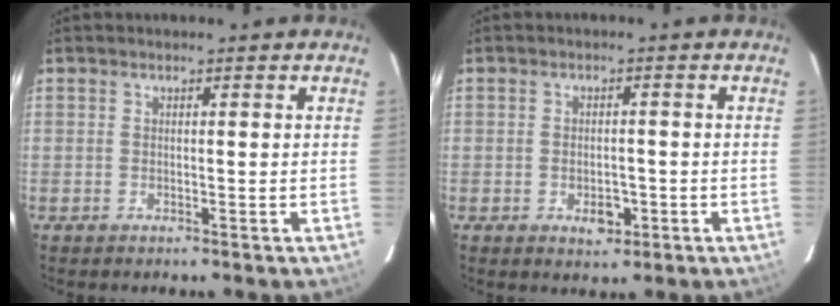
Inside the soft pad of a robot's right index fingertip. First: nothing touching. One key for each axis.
{"total": 3.8, "fx": -1.4, "fy": 2.5, "fz": 2.5, "tx": -0.045, "ty": 0.000, "tz": -0.016}